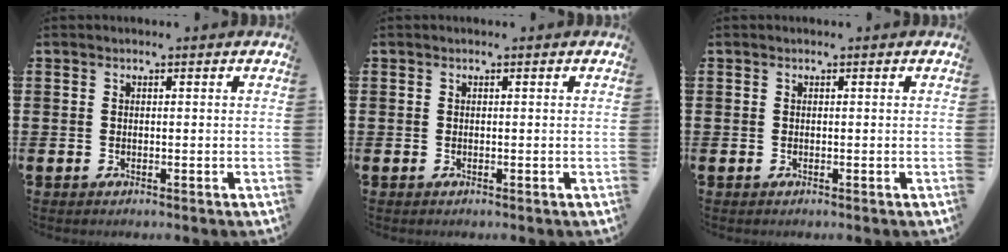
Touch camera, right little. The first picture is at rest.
{"total": 0.0}
{"total": 0.0}